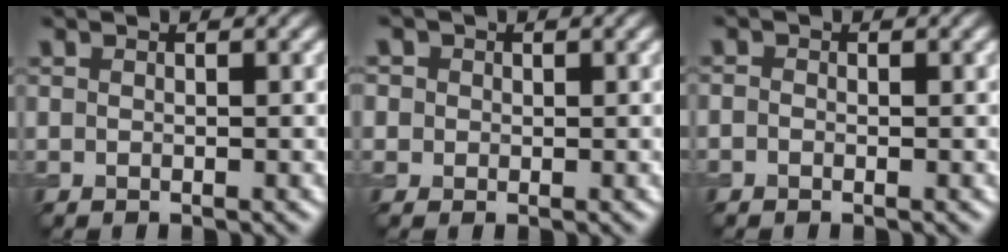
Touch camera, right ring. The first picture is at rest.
{"total": 3.1, "force": [1.3, 2.6, 1.2], "torque": [-0.016, 0.013, 0.006]}
{"total": 0.5, "force": [-0.3, 0.4, 0.2], "torque": [-0.002, -0.003, -0.008]}